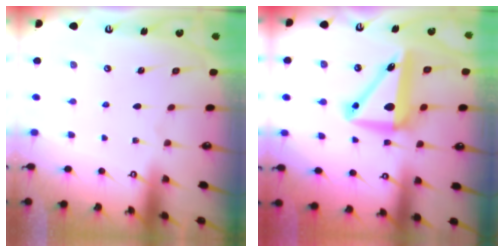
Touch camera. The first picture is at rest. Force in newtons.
{"total": 10.5, "press": 9.8, "slide": 3.8}